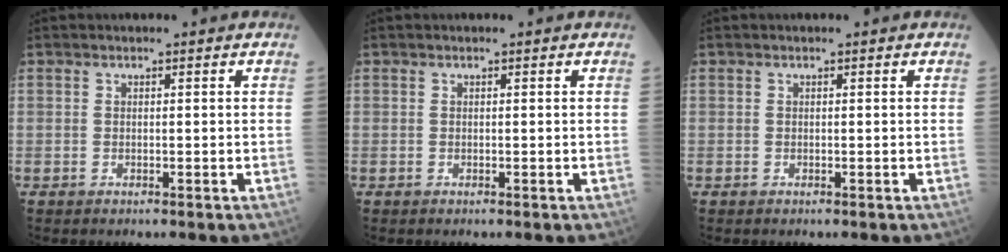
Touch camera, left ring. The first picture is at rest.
{"total": 0.0}
{"total": 0.0}